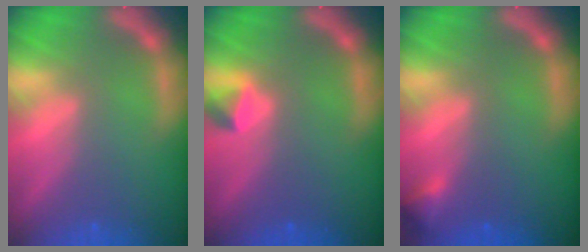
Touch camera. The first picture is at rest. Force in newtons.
{"total": 1.4}
{"total": 1.4}